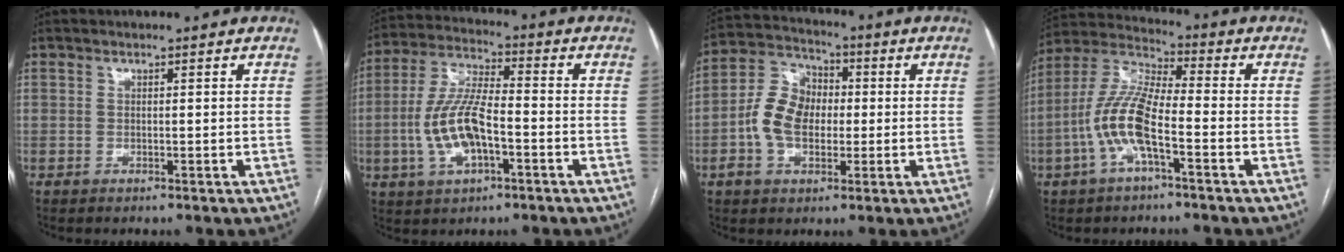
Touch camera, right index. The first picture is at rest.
{"total": 11.3, "force": [-2.7, 3.9, 10.3], "torque": [-0.224, 0.007, -0.050]}
{"total": 9.9, "force": [-1.1, 6.6, 7.2], "torque": [-0.170, 0.032, -0.023]}
{"total": 10.9, "force": [-3.5, 2.6, 10.1], "torque": [-0.227, 0.013, -0.072]}